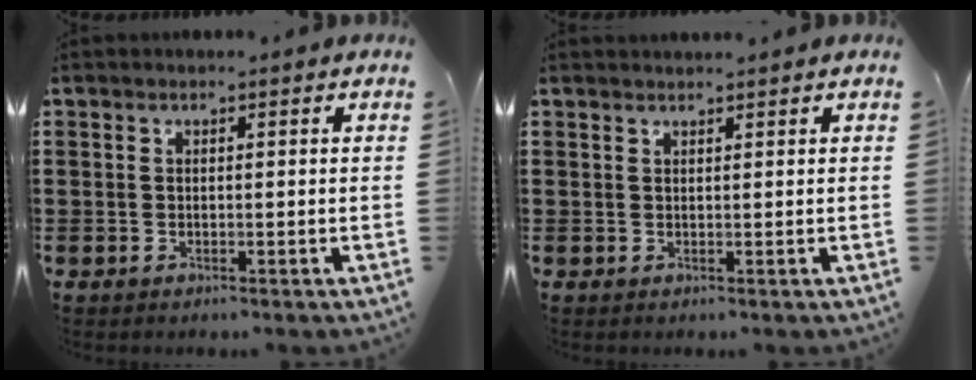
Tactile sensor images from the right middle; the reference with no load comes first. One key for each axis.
{"total": 0.9, "fx": 0.9, "fy": 0.0, "fz": 0.1, "tx": -0.005, "ty": -0.003, "tz": 0.018}